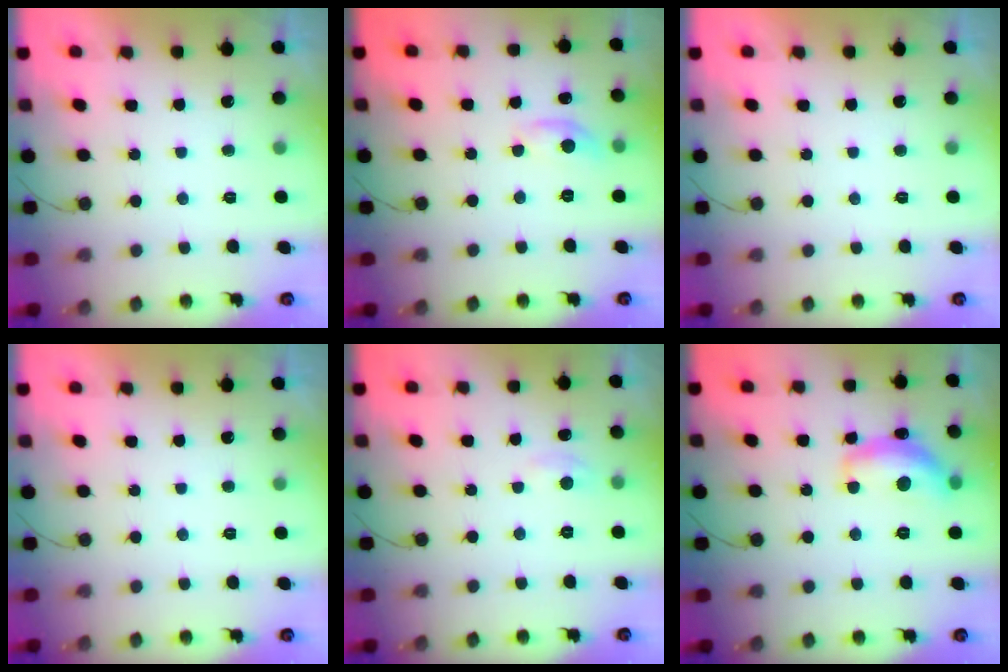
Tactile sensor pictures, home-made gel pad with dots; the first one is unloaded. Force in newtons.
{"total": 4.9, "press": 4.9, "slide": 0.1}
{"total": 0.0}
{"total": 0.0}
{"total": 2.3, "press": 2.3, "slide": 0.3}
{"total": 13.7, "press": 13.7, "slide": 0.8}